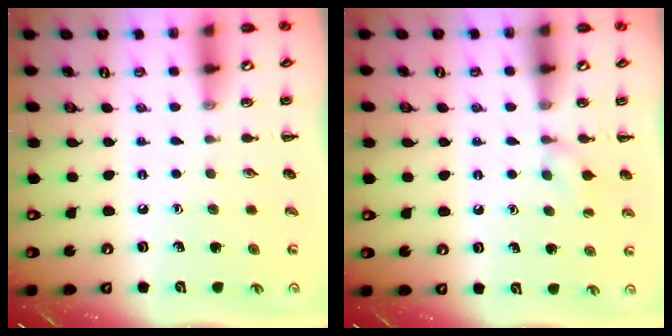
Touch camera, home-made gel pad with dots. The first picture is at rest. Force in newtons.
{"total": 7.3, "press": 7.1, "slide": 1.8}